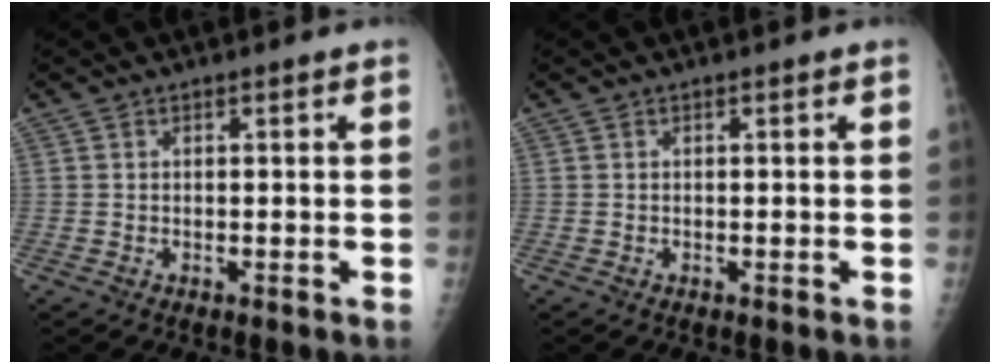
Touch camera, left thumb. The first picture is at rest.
{"total": 0.0}